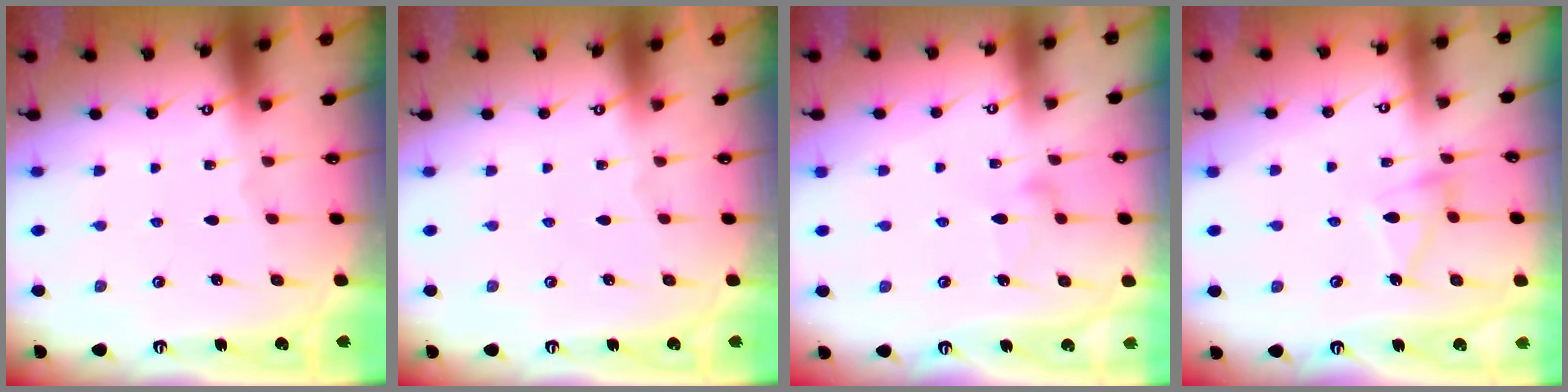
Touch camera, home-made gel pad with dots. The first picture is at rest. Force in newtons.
{"total": 0.0}
{"total": 7.8, "press": 7.7, "slide": 0.4}
{"total": 7.7, "press": 7.7, "slide": 0.7}